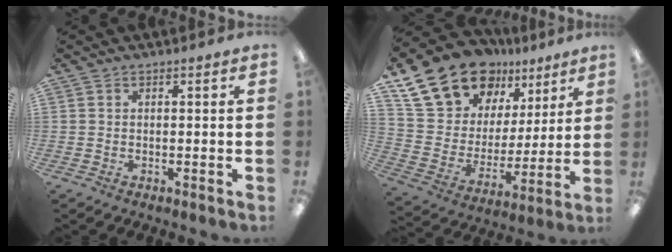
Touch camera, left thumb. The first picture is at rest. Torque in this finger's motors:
{"motor_torque": [1.30, 1.38, 1.41, -1.36, 0.37]}